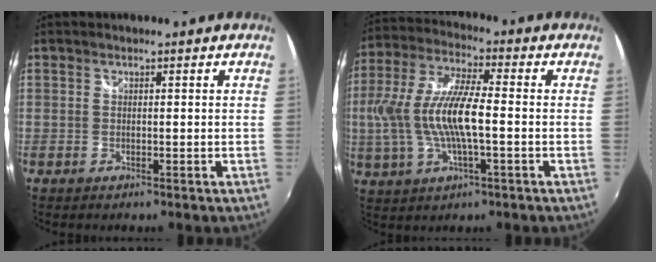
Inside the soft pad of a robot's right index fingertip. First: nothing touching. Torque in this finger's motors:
{"motor_torque": [0.56, -0.09, 0.51, 0.21]}